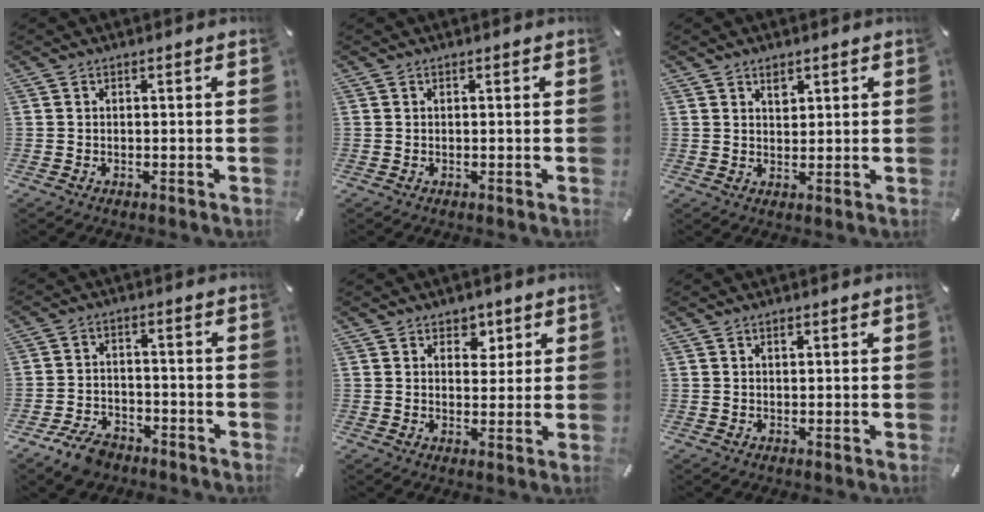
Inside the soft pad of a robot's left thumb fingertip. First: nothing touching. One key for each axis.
{"total": 0.0}
{"total": 2.4, "fx": 1.5, "fy": 1.6, "fz": 1.0, "tx": 0.002, "ty": -0.009, "tz": 0.023}
{"total": 6.4, "fx": -4.7, "fy": 3.7, "fz": 2.5, "tx": -0.051, "ty": 0.027, "tz": -0.089}
{"total": 4.2, "fx": 2.1, "fy": 3.4, "fz": 1.3, "tx": 0.004, "ty": -0.011, "tz": 0.029}
{"total": 0.8, "fx": 0.4, "fy": 0.5, "fz": 0.5, "tx": -0.010, "ty": 0.001, "tz": 0.008}